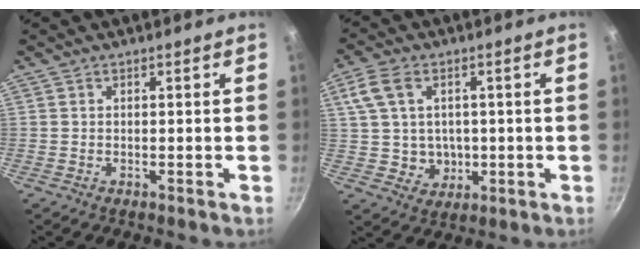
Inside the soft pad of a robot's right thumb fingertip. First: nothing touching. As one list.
[{"total": 9.6, "force": [1.7, 7.7, 5.5], "torque": [-0.089, -0.002, 0.039]}]